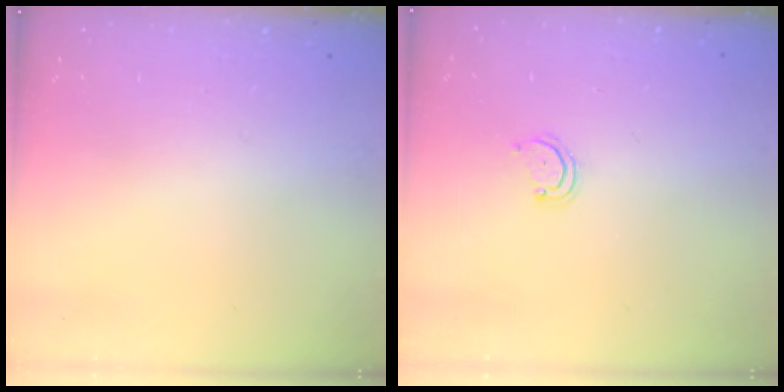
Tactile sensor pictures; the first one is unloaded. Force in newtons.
{"total": 3.2, "press": 3.2, "slide": 0.2}